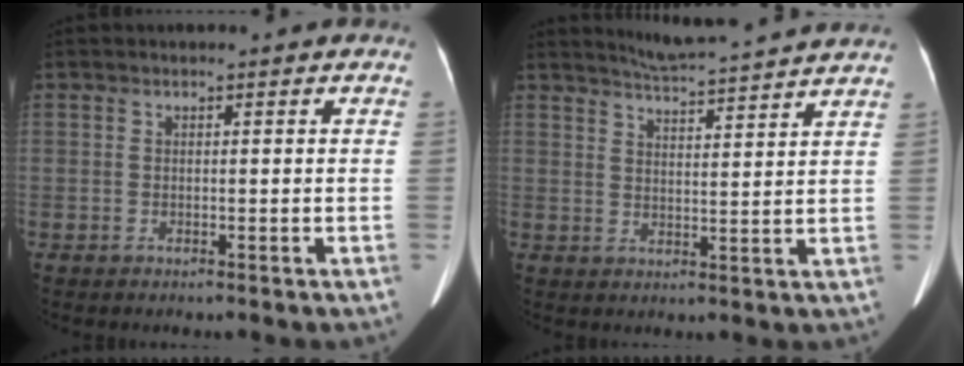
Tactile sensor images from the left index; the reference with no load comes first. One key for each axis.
{"total": 11.6, "fx": 10.9, "fy": -0.5, "fz": 3.8, "tx": -0.071, "ty": 0.012, "tz": 0.146}